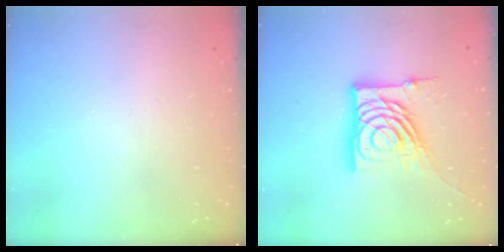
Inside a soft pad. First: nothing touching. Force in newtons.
{"total": 18.6, "press": 18.6, "slide": 1.6}